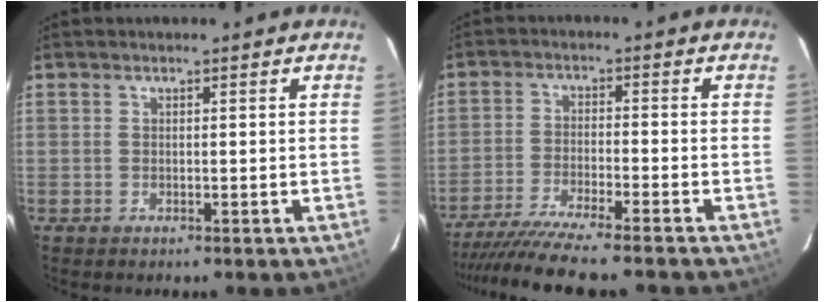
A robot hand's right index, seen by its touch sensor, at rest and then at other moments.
{"total": 12.7, "force": [-11.2, 0.0, 5.8], "torque": [-0.133, -0.029, -0.193]}